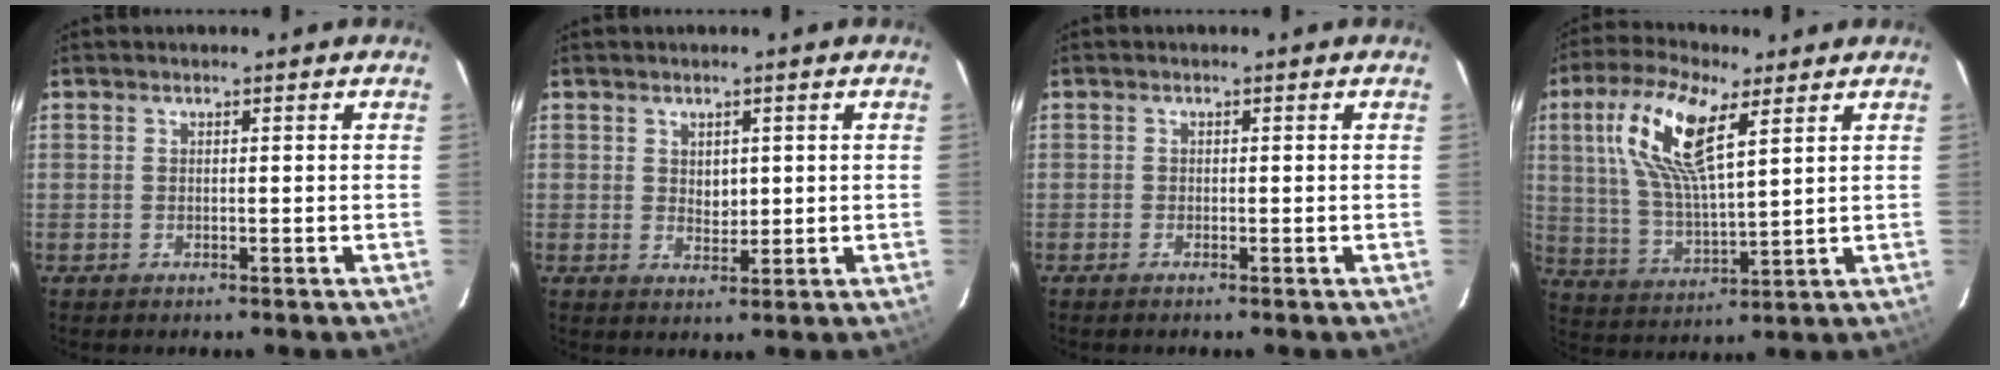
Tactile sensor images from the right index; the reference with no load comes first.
{"total": 2.4, "force": [0.5, 1.8, 1.5], "torque": [-0.021, 0.001, 0.011]}
{"total": 0.6, "force": [-0.6, 0.1, 0.2], "torque": [-0.004, -0.003, -0.012]}
{"total": 14.4, "force": [6.1, 4.8, 12.1], "torque": [-0.237, 0.015, 0.121]}